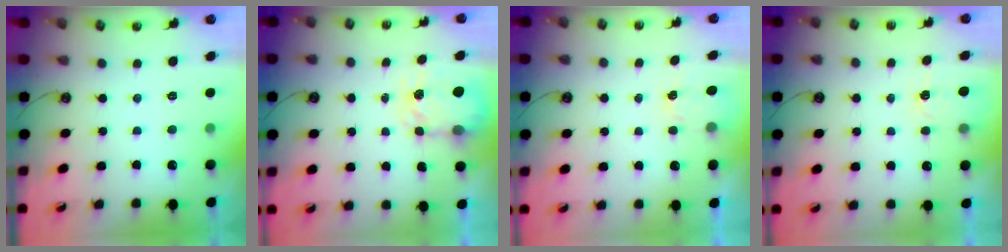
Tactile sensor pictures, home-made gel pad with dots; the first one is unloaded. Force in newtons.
{"total": 3.8, "press": 3.8, "slide": 0.6}
{"total": 1.8, "press": 1.7, "slide": 0.3}
{"total": 2.0, "press": 2.0, "slide": 0.3}